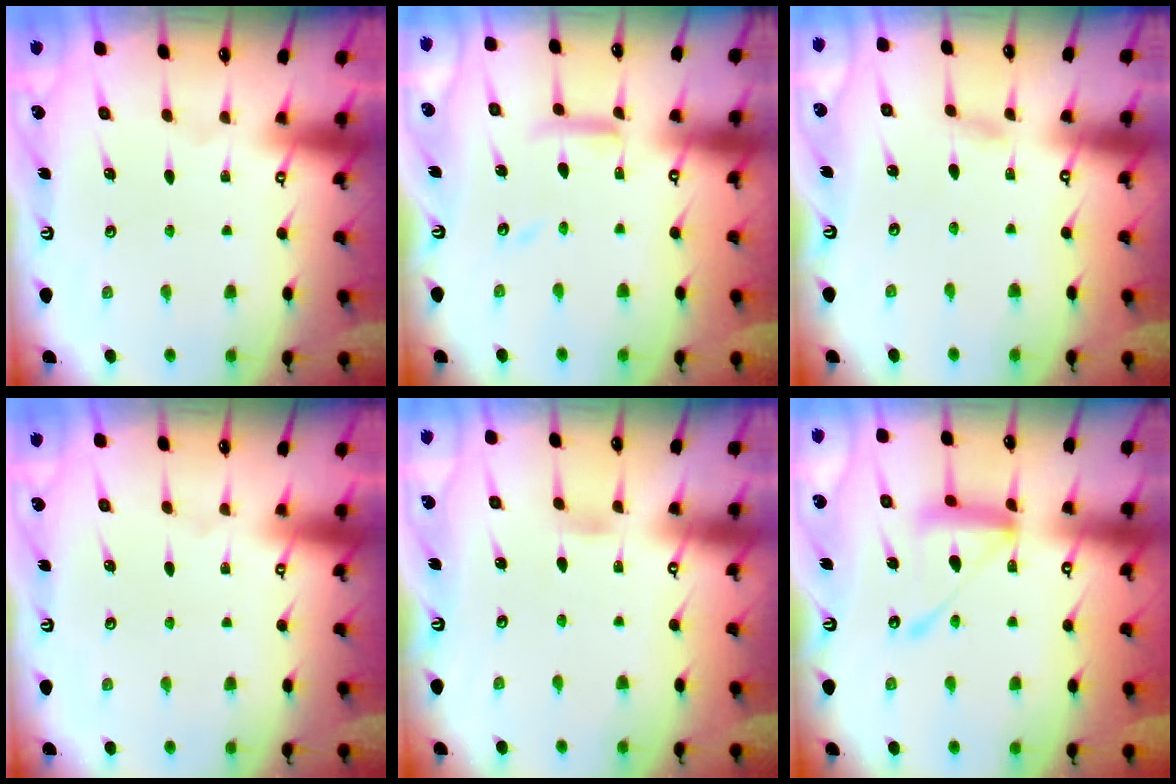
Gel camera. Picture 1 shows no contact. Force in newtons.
{"total": 10.2, "press": 10.2, "slide": 0.8}
{"total": 2.9, "press": 2.8, "slide": 0.3}
{"total": 0.0}
{"total": 2.5, "press": 2.5, "slide": 0.3}
{"total": 13.7, "press": 13.7, "slide": 1.3}